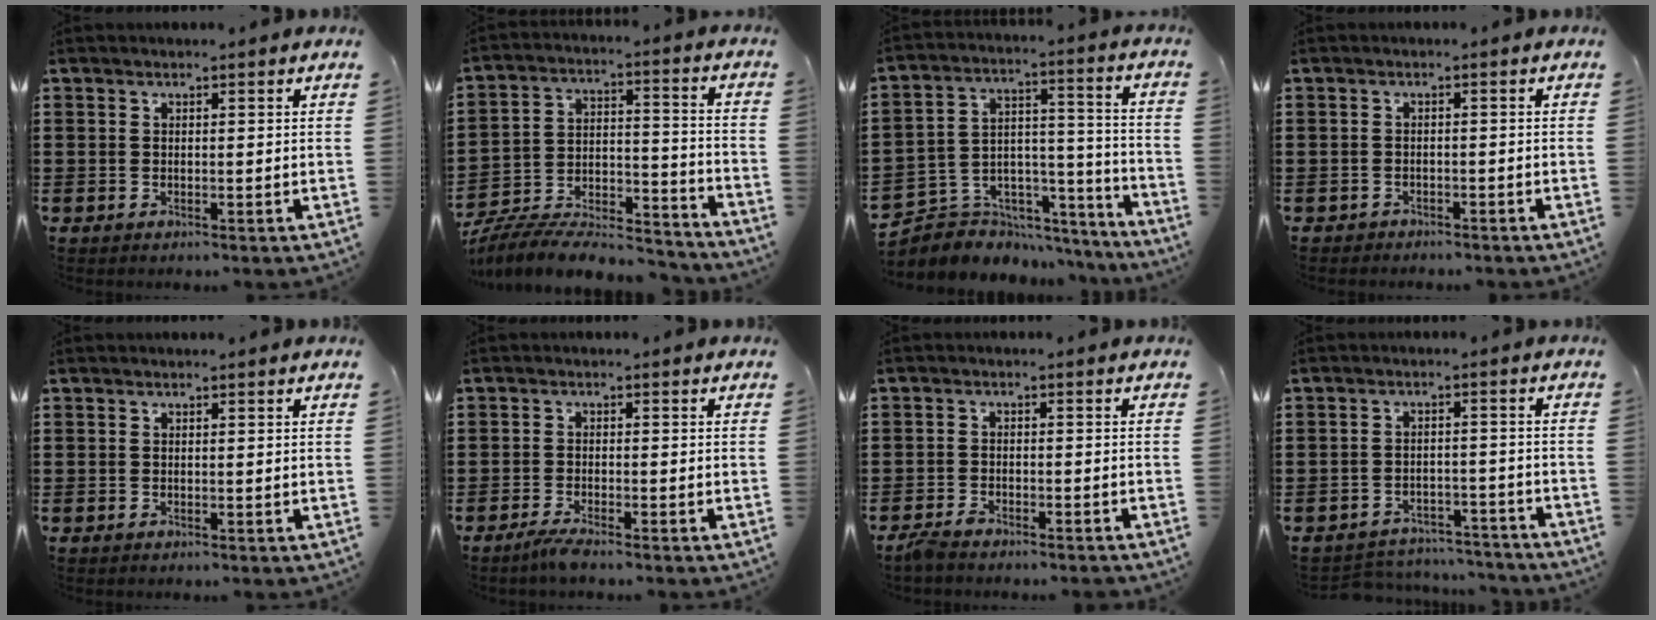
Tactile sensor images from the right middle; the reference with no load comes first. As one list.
[{"total": 8.5, "force": [-8.1, 1.7, 2.1], "torque": [-0.028, 0.018, -0.158]}, {"total": 5.3, "force": [-4.2, 3.1, -0.2], "torque": [-0.011, -0.002, -0.084]}, {"total": 1.3, "force": [-1.2, 0.4, -0.2], "torque": [-0.002, 0.004, -0.029]}, {"total": 0.0}, {"total": 2.1, "force": [-1.6, -0.1, 1.2], "torque": [-0.029, -0.004, -0.031]}, {"total": 2.4, "force": [-2.2, 0.2, 0.7], "torque": [-0.023, 0.000, -0.046]}, {"total": 4.0, "force": [-4.0, 0.7, 0.1], "torque": [-0.006, 0.006, -0.084]}]